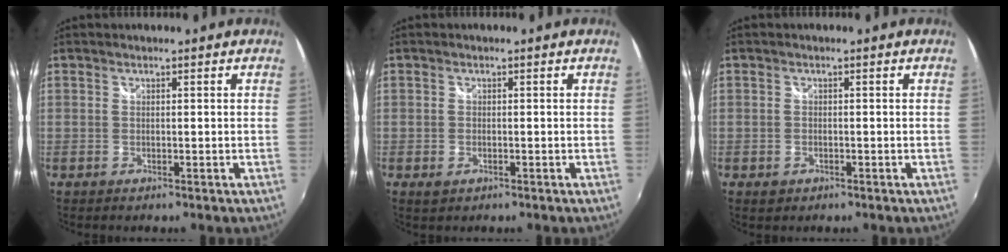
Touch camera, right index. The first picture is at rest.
{"total": 1.6, "force": [-0.6, 1.2, 0.9], "torque": [-0.017, -0.002, -0.009]}
{"total": 1.8, "force": [-0.8, 1.4, 0.7], "torque": [-0.015, 0.000, -0.009]}